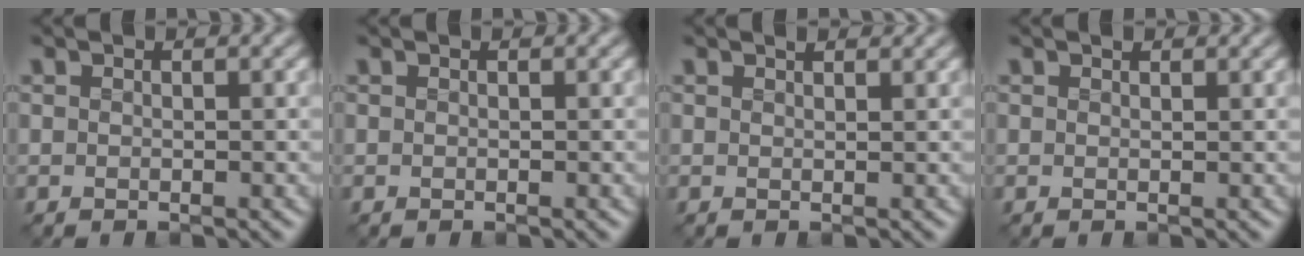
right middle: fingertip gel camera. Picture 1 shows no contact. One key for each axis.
{"total": 0.0}
{"total": 0.9, "fx": 0.8, "fy": 0.1, "fz": 0.3, "tx": -0.010, "ty": -0.005, "tz": 0.010}
{"total": 0.6, "fx": 0.5, "fy": 0.3, "fz": 0.2, "tx": -0.005, "ty": -0.003, "tz": 0.007}